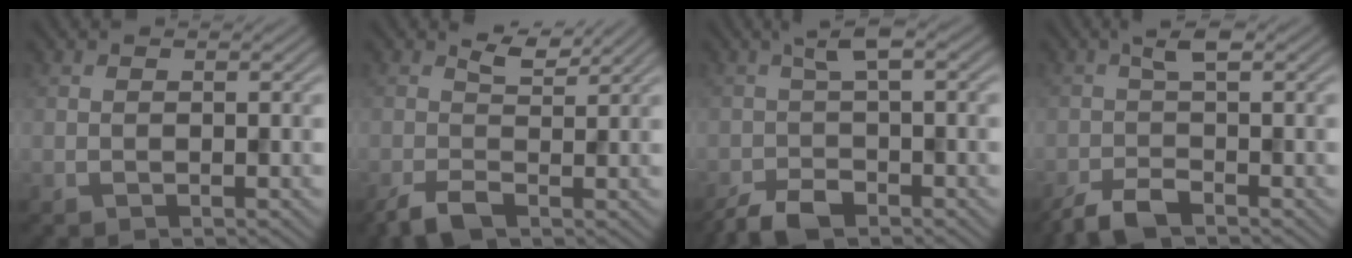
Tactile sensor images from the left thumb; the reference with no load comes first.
{"total": 3.1, "force": [0.0, 1.5, 2.7], "torque": [-0.063, -0.004, 0.000]}
{"total": 5.0, "force": [-2.4, 1.7, 4.0], "torque": [-0.083, -0.001, -0.053]}
{"total": 4.0, "force": [-2.2, 1.0, 3.2], "torque": [-0.064, -0.001, -0.054]}